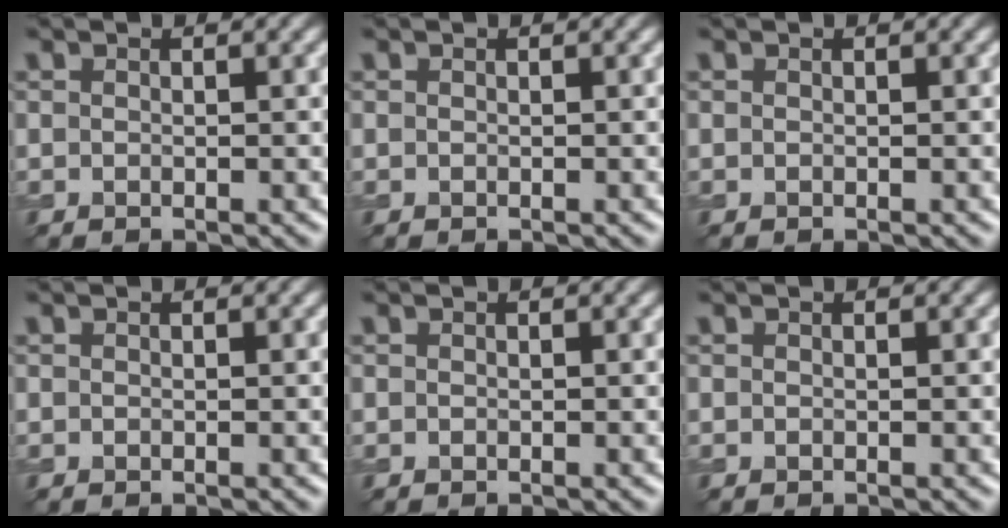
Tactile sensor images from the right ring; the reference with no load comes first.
{"total": 0.0}
{"total": 0.0}
{"total": 0.0}
{"total": 0.0}
{"total": 0.0}